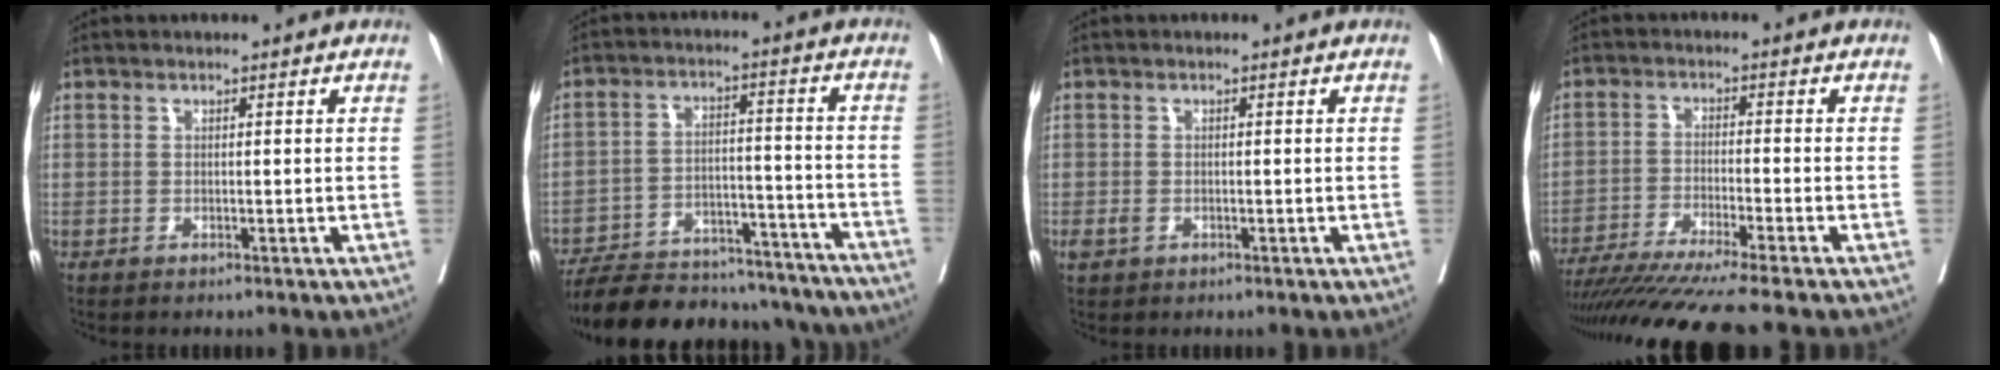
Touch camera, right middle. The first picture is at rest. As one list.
[{"total": 23.9, "force": [-21.6, 6.3, 8.0], "torque": [-0.133, -0.002, -0.303]}, {"total": 1.4, "force": [-0.6, 1.0, 0.9], "torque": [-0.019, 0.000, -0.007]}, {"total": 13.8, "force": [-11.8, -1.9, 6.9], "torque": [-0.091, -0.038, -0.186]}]